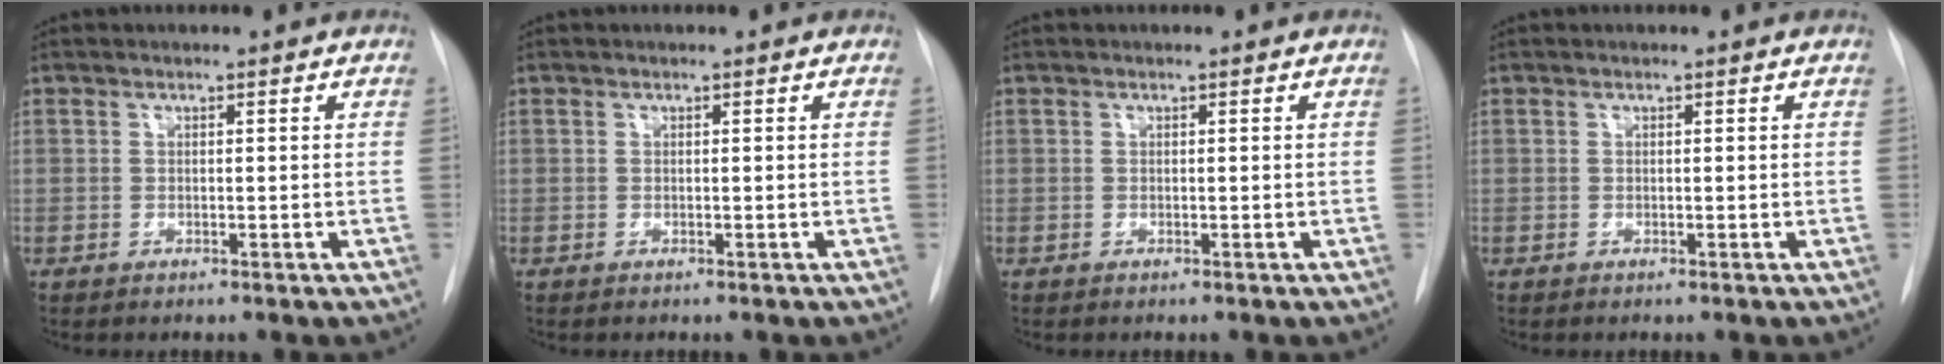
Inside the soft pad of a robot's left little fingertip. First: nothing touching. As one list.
[{"total": 0.0}, {"total": 0.0}, {"total": 0.0}]